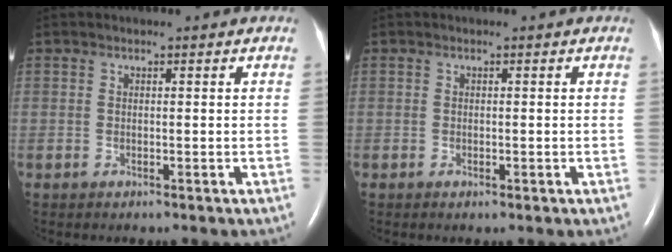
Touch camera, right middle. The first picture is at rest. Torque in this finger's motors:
{"motor_torque": [-0.36, 0.00, -0.07, -0.01]}